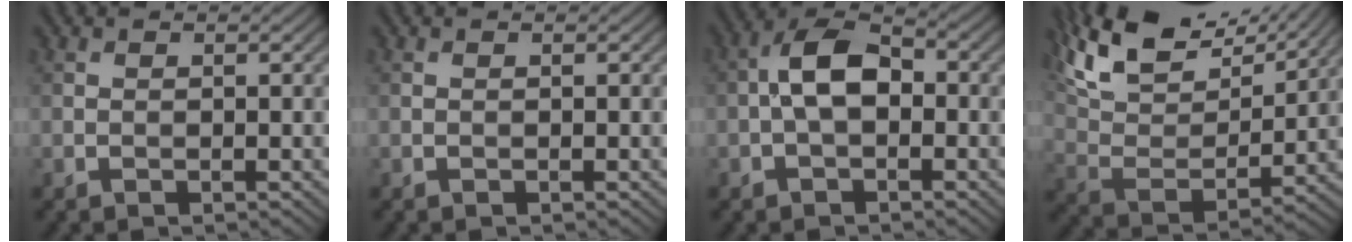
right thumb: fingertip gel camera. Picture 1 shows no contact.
{"total": 0.0}
{"total": 6.0, "force": [-0.5, 3.4, 4.9], "torque": [-0.097, 0.016, -0.018]}
{"total": 15.7, "force": [11.4, 6.1, 8.9], "torque": [-0.214, 0.021, 0.173]}